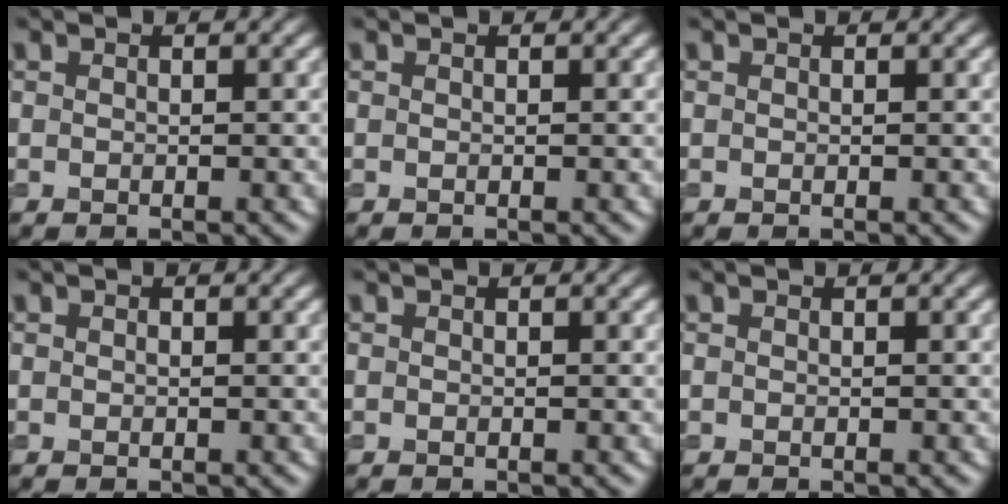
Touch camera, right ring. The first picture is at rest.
{"total": 0.0}
{"total": 0.0}
{"total": 0.0}
{"total": 0.0}
{"total": 0.0}